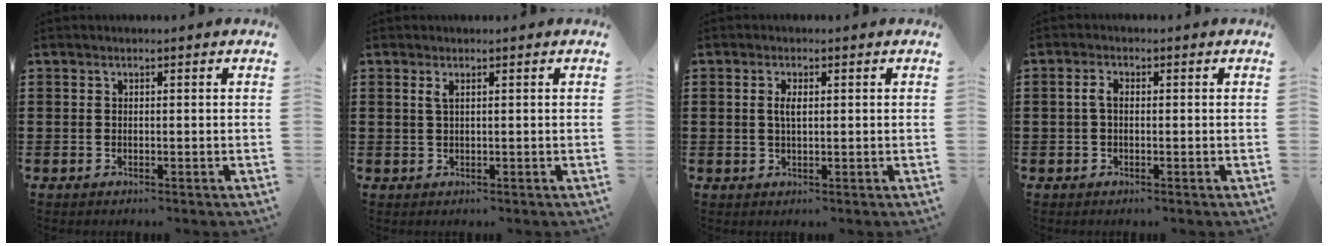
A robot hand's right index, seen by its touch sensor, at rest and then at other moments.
{"total": 1.0, "force": [0.4, 0.1, 0.9], "torque": [-0.020, 0.003, 0.007]}
{"total": 2.2, "force": [0.3, 0.8, 2.0], "torque": [-0.041, 0.004, 0.004]}
{"total": 2.0, "force": [-0.1, 1.0, 1.7], "torque": [-0.043, -0.001, -0.006]}